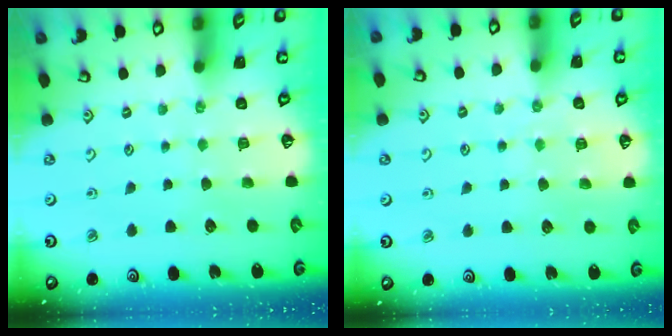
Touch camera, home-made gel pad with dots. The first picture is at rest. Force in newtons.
{"total": 3.8, "press": 3.8, "slide": 0.5}